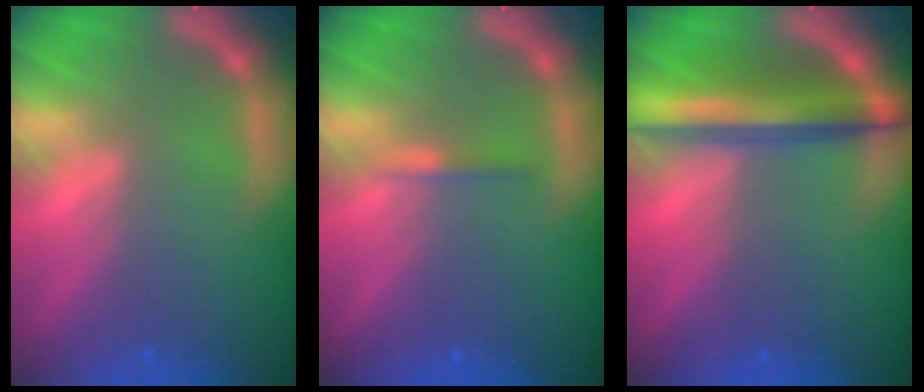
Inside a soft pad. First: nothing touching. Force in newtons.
{"total": 0.9}
{"total": 6.5}